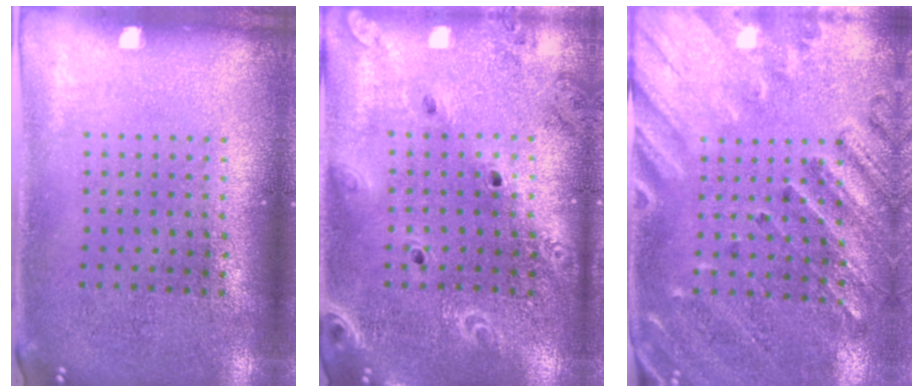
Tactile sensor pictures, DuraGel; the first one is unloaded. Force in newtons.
{"total": 2.0, "press": 1.9, "slide": 0.7}
{"total": 2.5, "press": 2.1, "slide": 1.4}